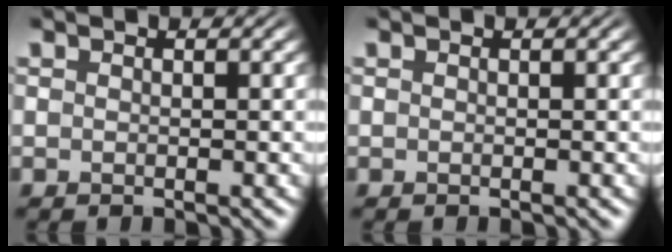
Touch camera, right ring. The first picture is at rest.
{"total": 0.0}